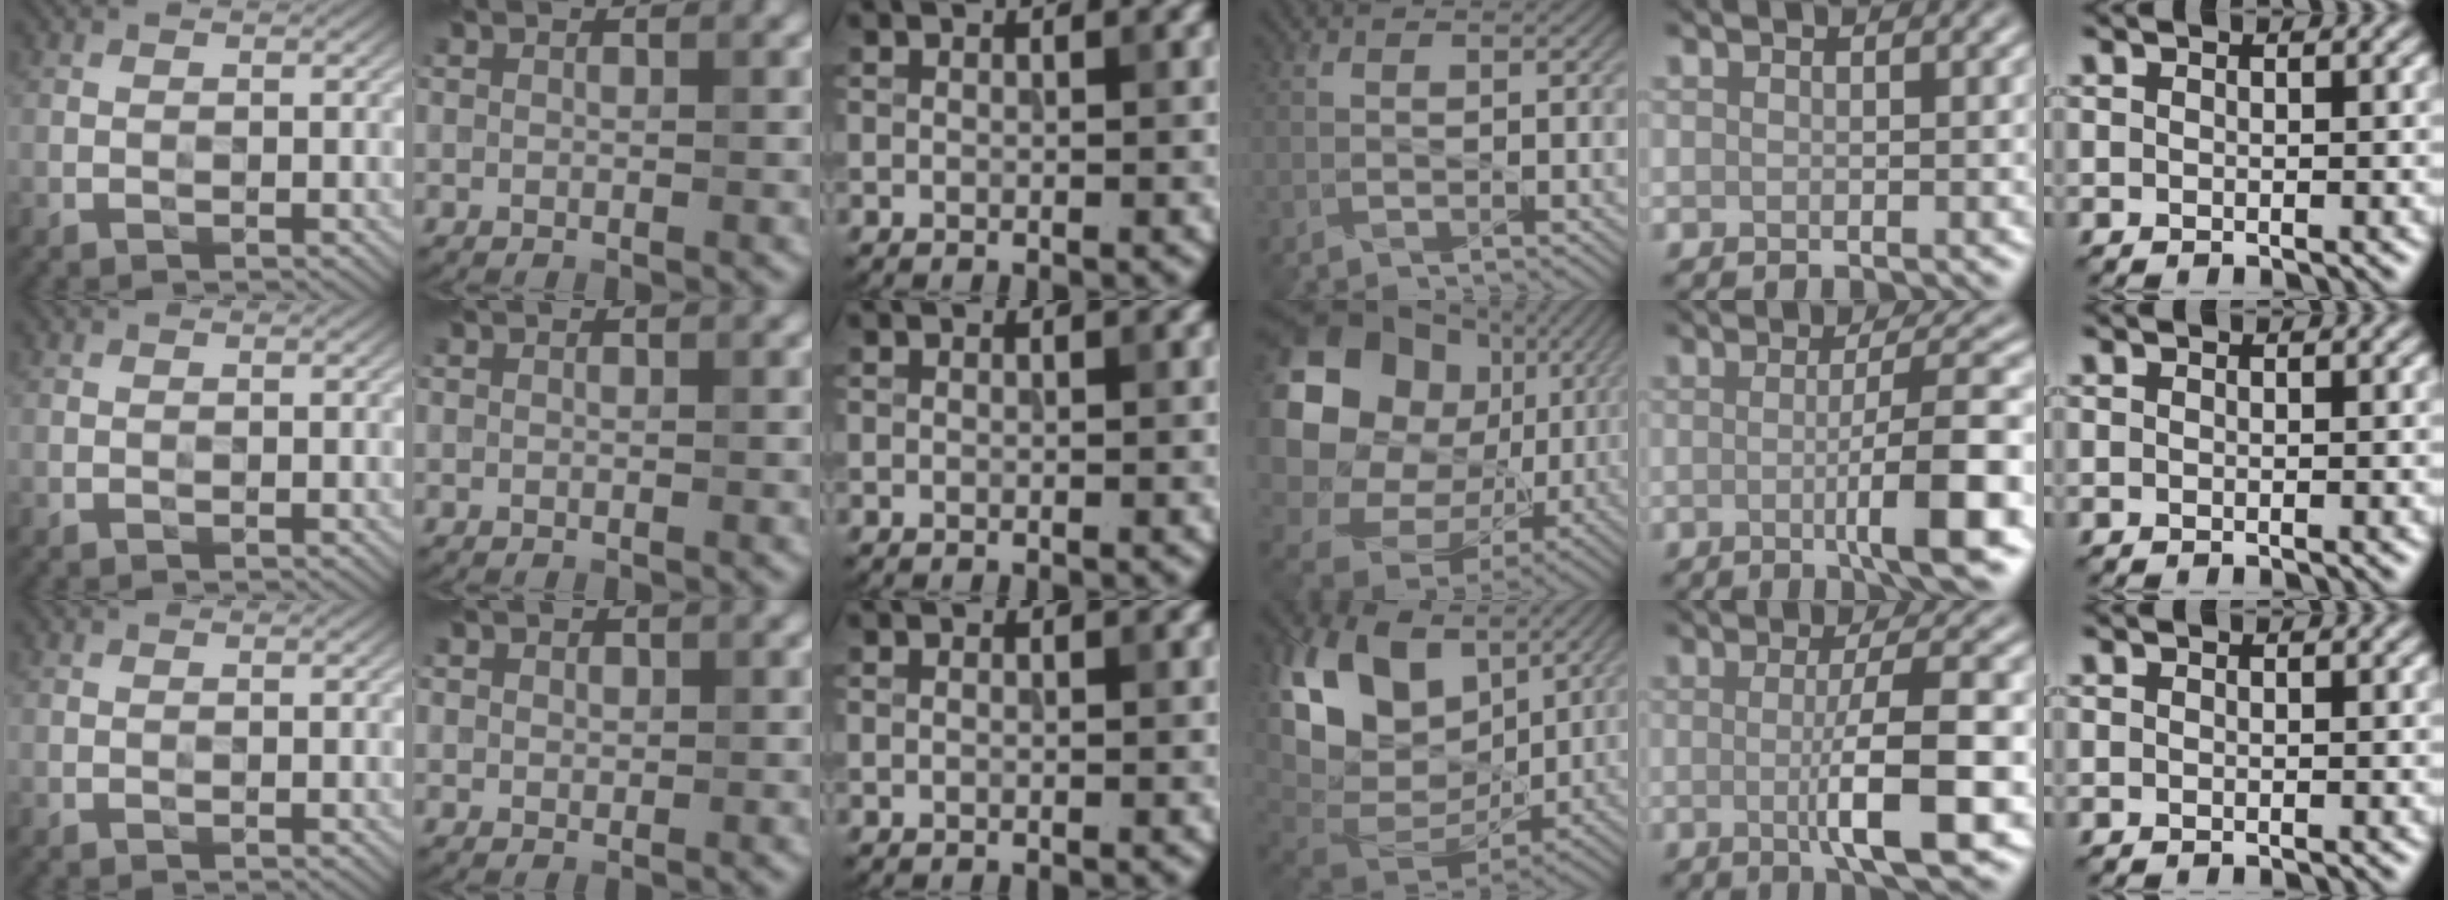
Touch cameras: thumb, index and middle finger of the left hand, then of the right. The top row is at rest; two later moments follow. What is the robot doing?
{"motion": "wipe", "object": "compact mirror"}